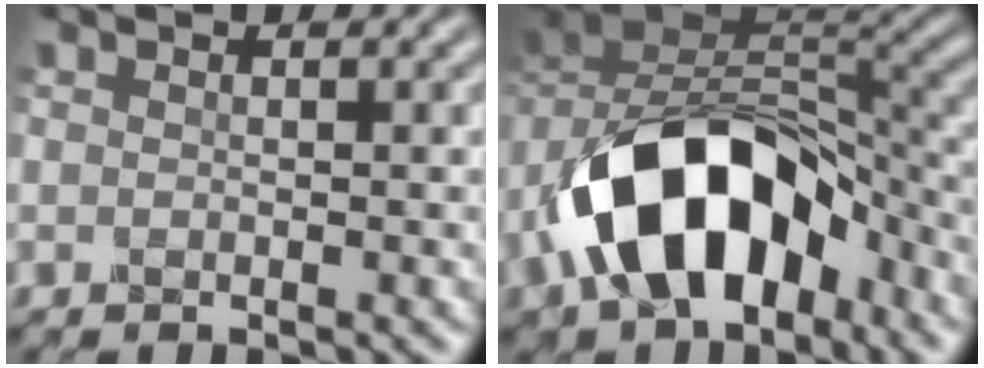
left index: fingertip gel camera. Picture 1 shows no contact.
{"total": 11.7, "force": [-5.2, 7.1, 7.6], "torque": [-0.120, 0.011, -0.095]}